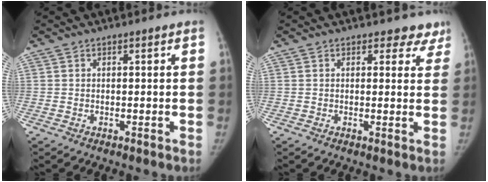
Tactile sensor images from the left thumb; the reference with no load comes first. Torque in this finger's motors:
{"motor_torque": [-0.05, 0.05, -0.20, 0.37, -0.09]}